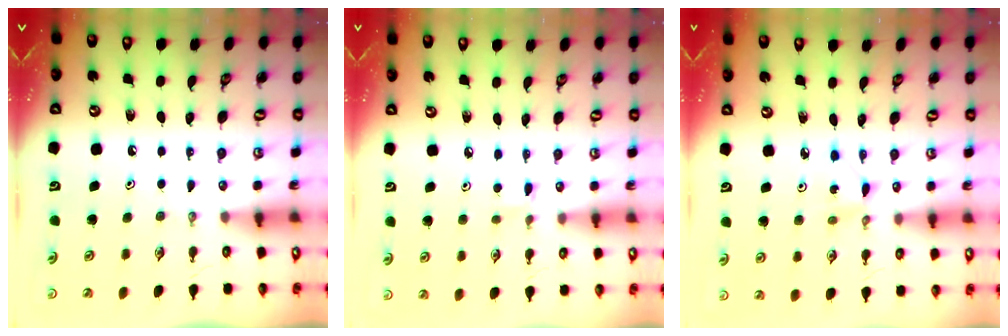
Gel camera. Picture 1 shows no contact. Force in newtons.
{"total": 2.3, "press": 2.3, "slide": 0.3}
{"total": 1.5, "press": 1.5, "slide": 0.1}